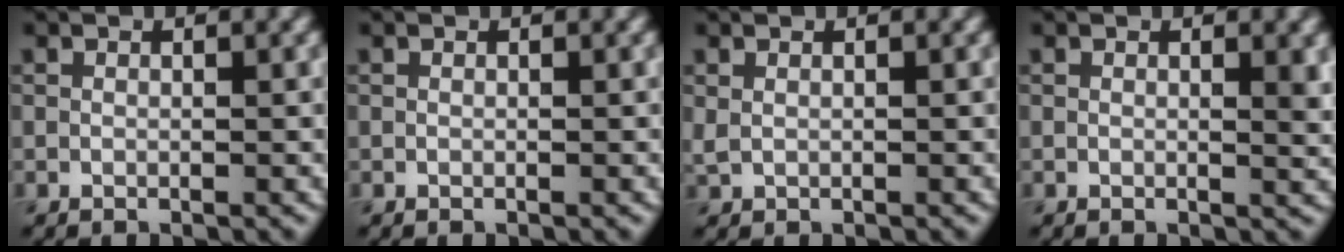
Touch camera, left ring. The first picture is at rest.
{"total": 0.0}
{"total": 0.6, "force": [0.3, 0.3, 0.4], "torque": [-0.011, 0.001, 0.008]}
{"total": 1.5, "force": [0.5, 0.4, 1.4], "torque": [-0.015, -0.002, 0.006]}